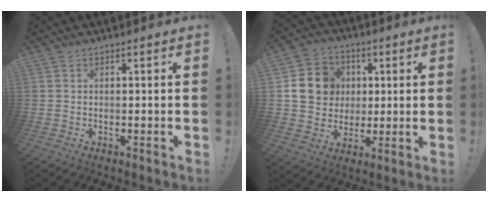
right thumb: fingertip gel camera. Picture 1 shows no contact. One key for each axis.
{"total": 14.5, "fx": 2.5, "fy": 13.0, "fz": 5.9, "tx": -0.064, "ty": 0.002, "tz": 0.064}